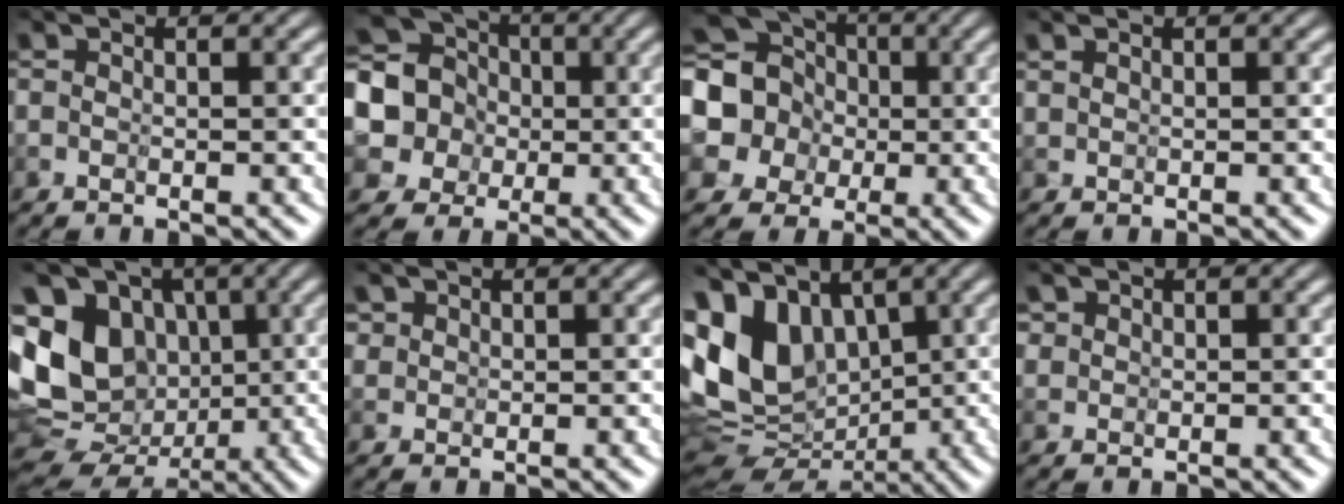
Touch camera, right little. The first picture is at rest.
{"total": 9.3, "force": [1.0, 8.5, 3.6], "torque": [-0.129, 0.008, -0.010]}
{"total": 11.9, "force": [0.4, 11.0, 4.5], "torque": [-0.157, 0.002, -0.029]}
{"total": 0.7, "force": [0.7, -0.1, 0.0], "torque": [-0.004, -0.006, 0.010]}
{"total": 11.4, "force": [0.5, 10.2, 5.2], "torque": [-0.148, 0.015, 0.002]}
{"total": 2.8, "force": [1.9, 1.7, 1.1], "torque": [-0.036, 0.012, 0.008]}
{"total": 7.5, "force": [2.1, 5.0, 5.2], "torque": [-0.129, -0.013, 0.036]}
{"total": 2.5, "force": [1.7, 1.6, 0.9], "torque": [-0.031, 0.010, 0.007]}